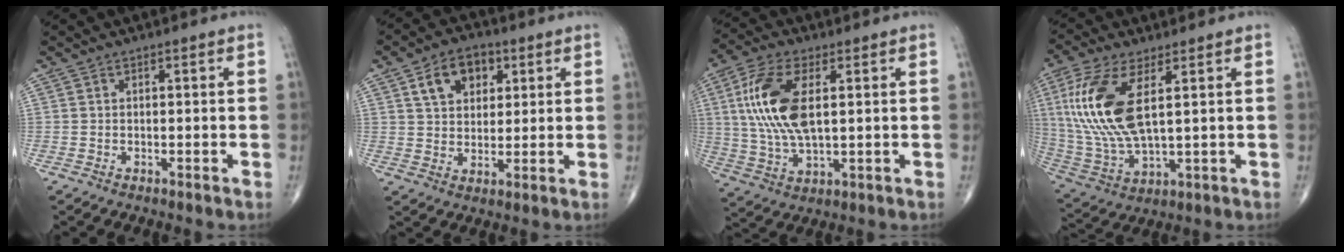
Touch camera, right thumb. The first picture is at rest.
{"total": 9.2, "force": [3.8, 6.3, 5.5], "torque": [-0.059, -0.006, 0.061]}
{"total": 14.6, "force": [2.9, 6.7, 12.7], "torque": [-0.268, -0.002, 0.058]}
{"total": 17.2, "force": [4.2, 7.1, 15.1], "torque": [-0.339, -0.015, 0.089]}